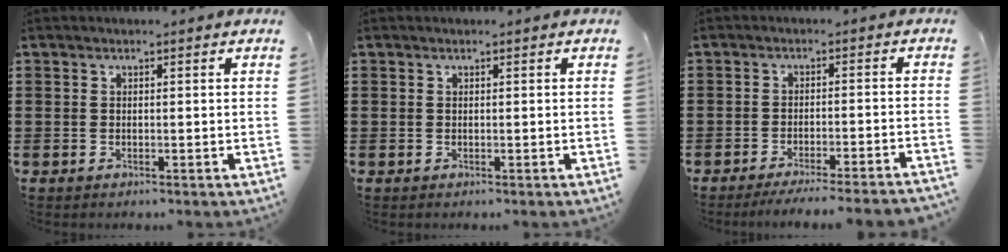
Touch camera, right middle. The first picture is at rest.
{"total": 0.0}
{"total": 3.4, "force": [-3.1, -0.5, 1.2], "torque": [-0.021, -0.005, -0.061]}